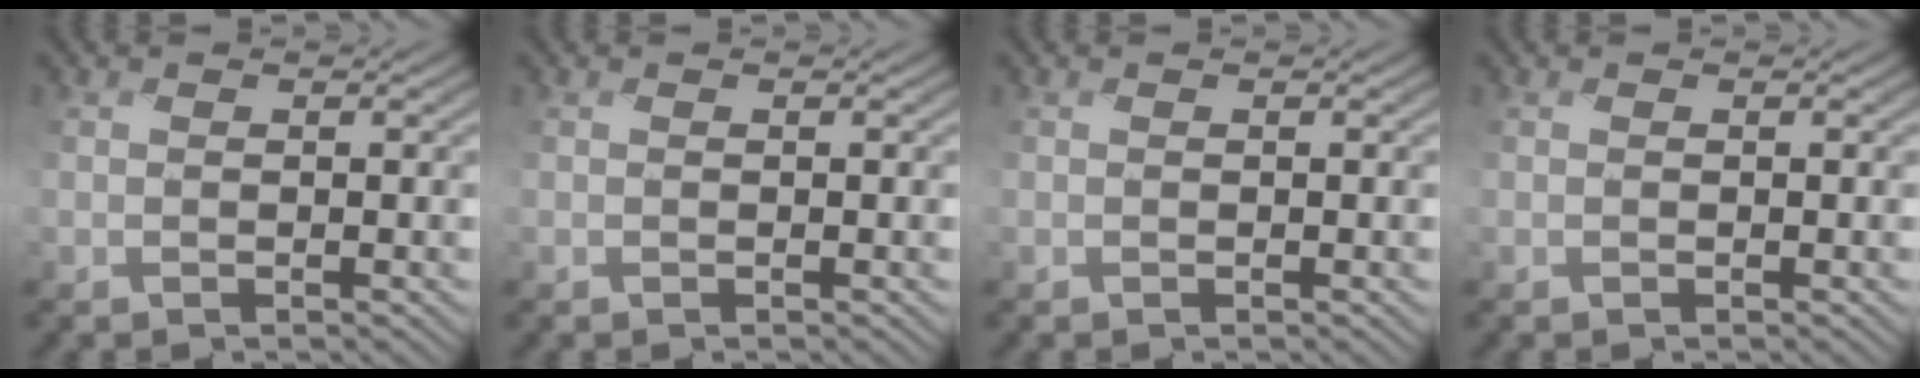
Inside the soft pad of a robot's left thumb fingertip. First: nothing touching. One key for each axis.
{"total": 0.0}
{"total": 0.0}
{"total": 0.0}